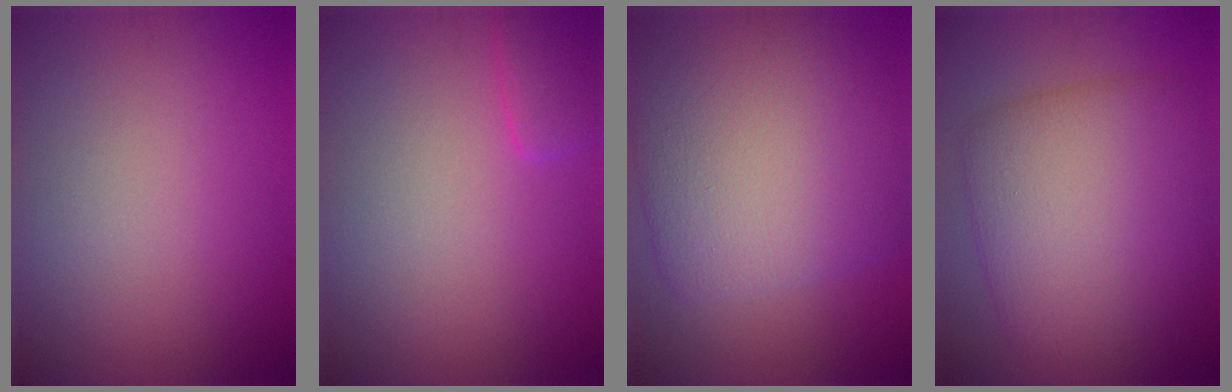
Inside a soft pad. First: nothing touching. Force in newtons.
{"total": 1.9, "press": 1.9, "slide": 0.3}
{"total": 11.8, "press": 11.8, "slide": 0.3}
{"total": 10.0, "press": 10.0, "slide": 0.4}